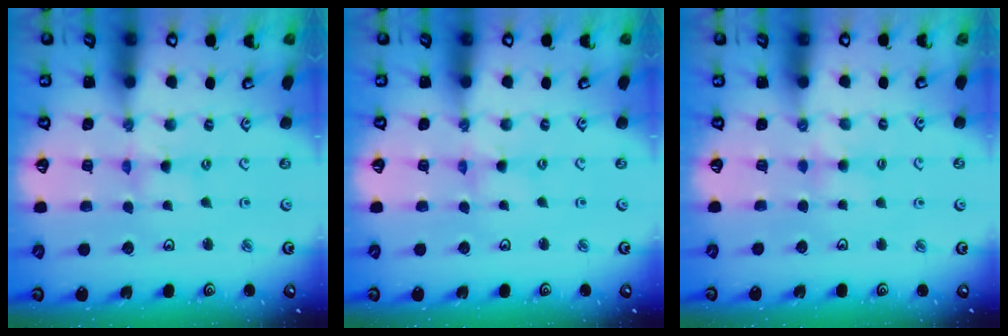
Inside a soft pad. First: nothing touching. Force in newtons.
{"total": 1.2, "press": 1.2, "slide": 0.2}
{"total": 2.7, "press": 2.6, "slide": 0.5}